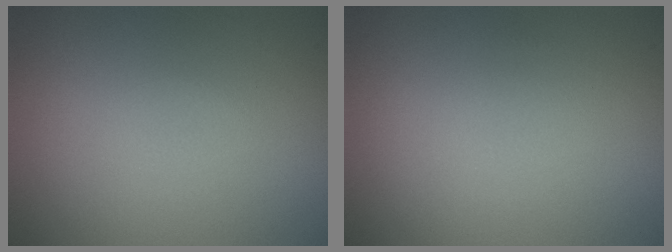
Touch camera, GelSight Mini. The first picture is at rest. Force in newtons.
{"total": 0.0}